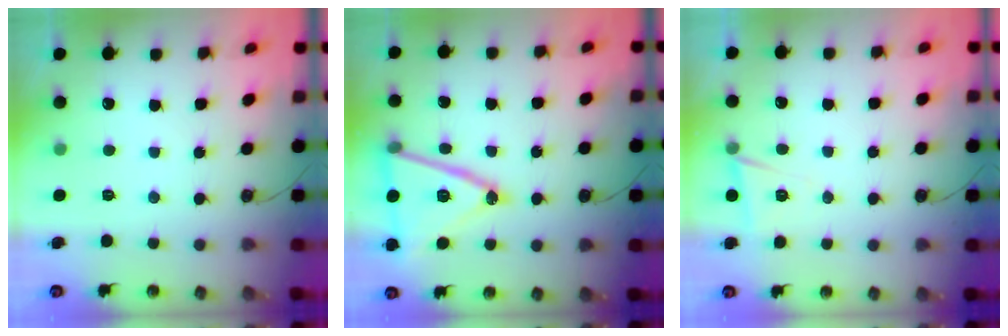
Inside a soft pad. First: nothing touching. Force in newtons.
{"total": 19.6, "press": 19.3, "slide": 3.6}
{"total": 5.7, "press": 4.1, "slide": 4.0}